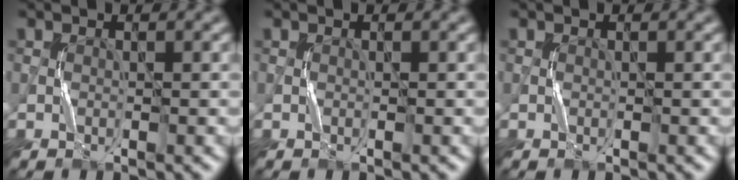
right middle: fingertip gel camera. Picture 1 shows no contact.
{"total": 0.0}
{"total": 0.0}